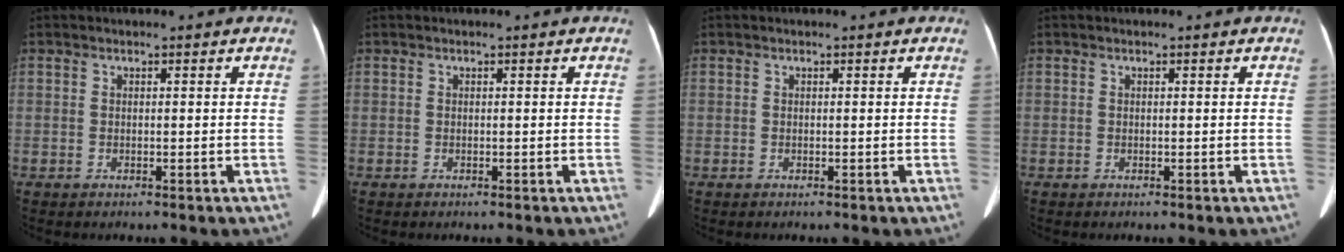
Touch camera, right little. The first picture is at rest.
{"total": 0.0}
{"total": 0.0}
{"total": 0.0}